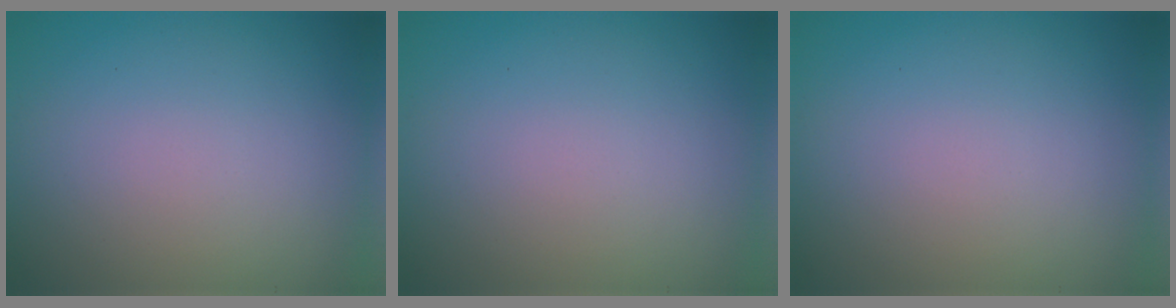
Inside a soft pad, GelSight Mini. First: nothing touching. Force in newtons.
{"total": 0.0}
{"total": 0.0}